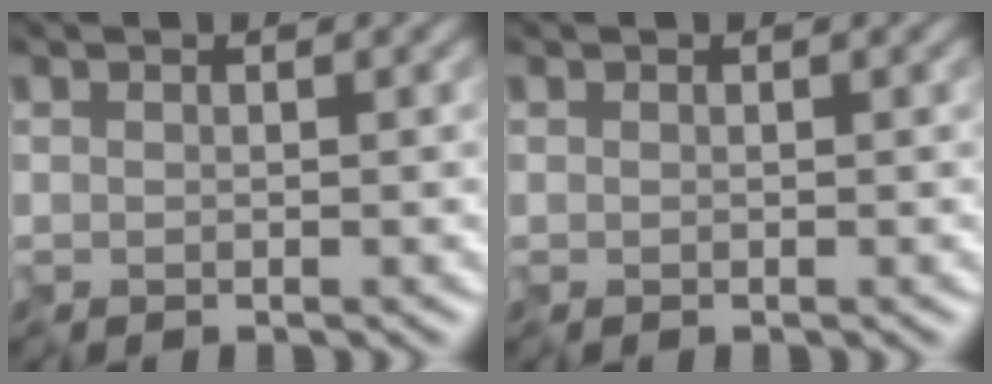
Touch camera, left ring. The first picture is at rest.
{"total": 0.0}